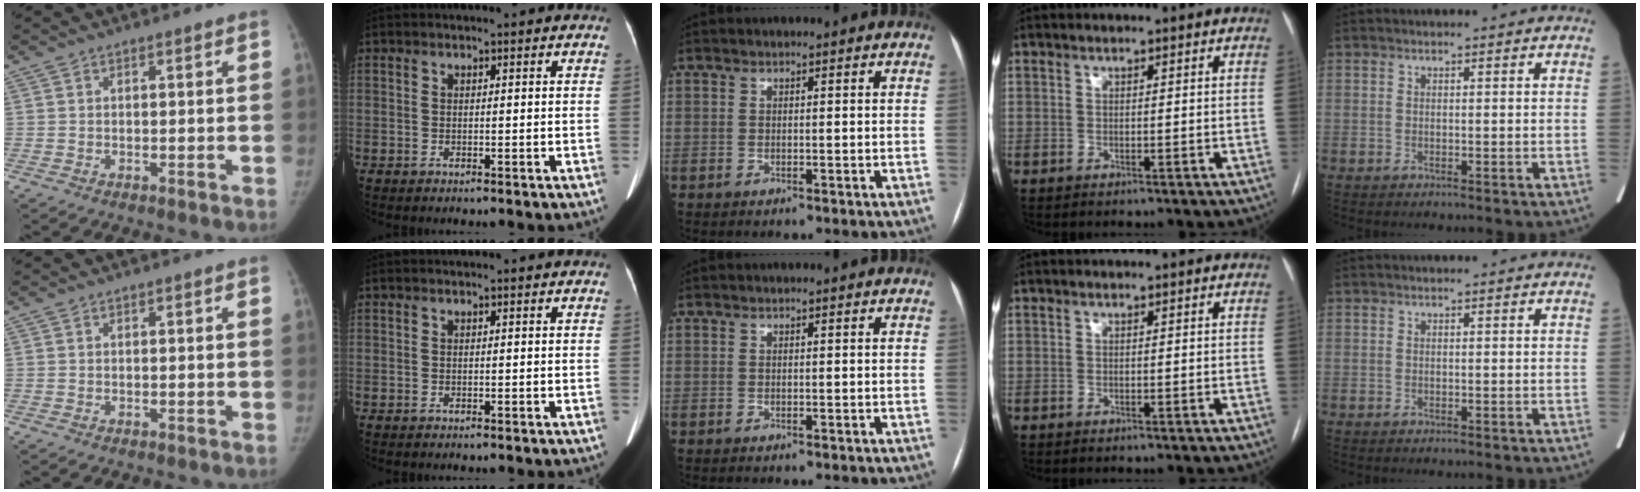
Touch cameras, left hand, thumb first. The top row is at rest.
{}